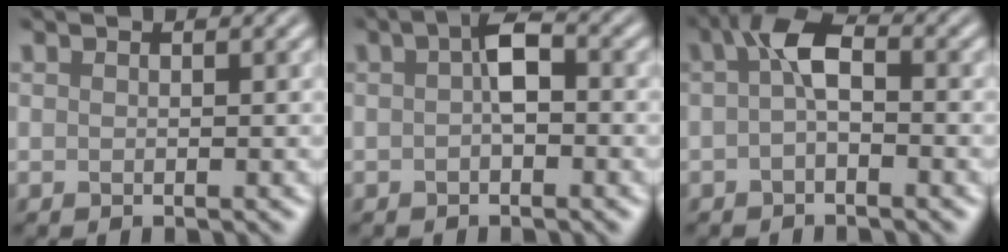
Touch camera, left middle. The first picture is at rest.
{"total": 2.2, "force": [0.0, 0.8, 2.1], "torque": [-0.039, 0.011, -0.001]}
{"total": 3.1, "force": [0.1, 1.2, 2.9], "torque": [-0.055, 0.015, -0.003]}